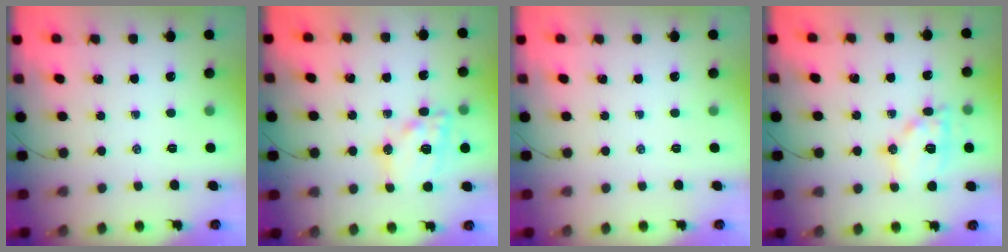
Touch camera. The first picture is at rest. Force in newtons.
{"total": 15.5, "press": 15.2, "slide": 3.1}
{"total": 0.0}
{"total": 12.4, "press": 12.3, "slide": 1.3}